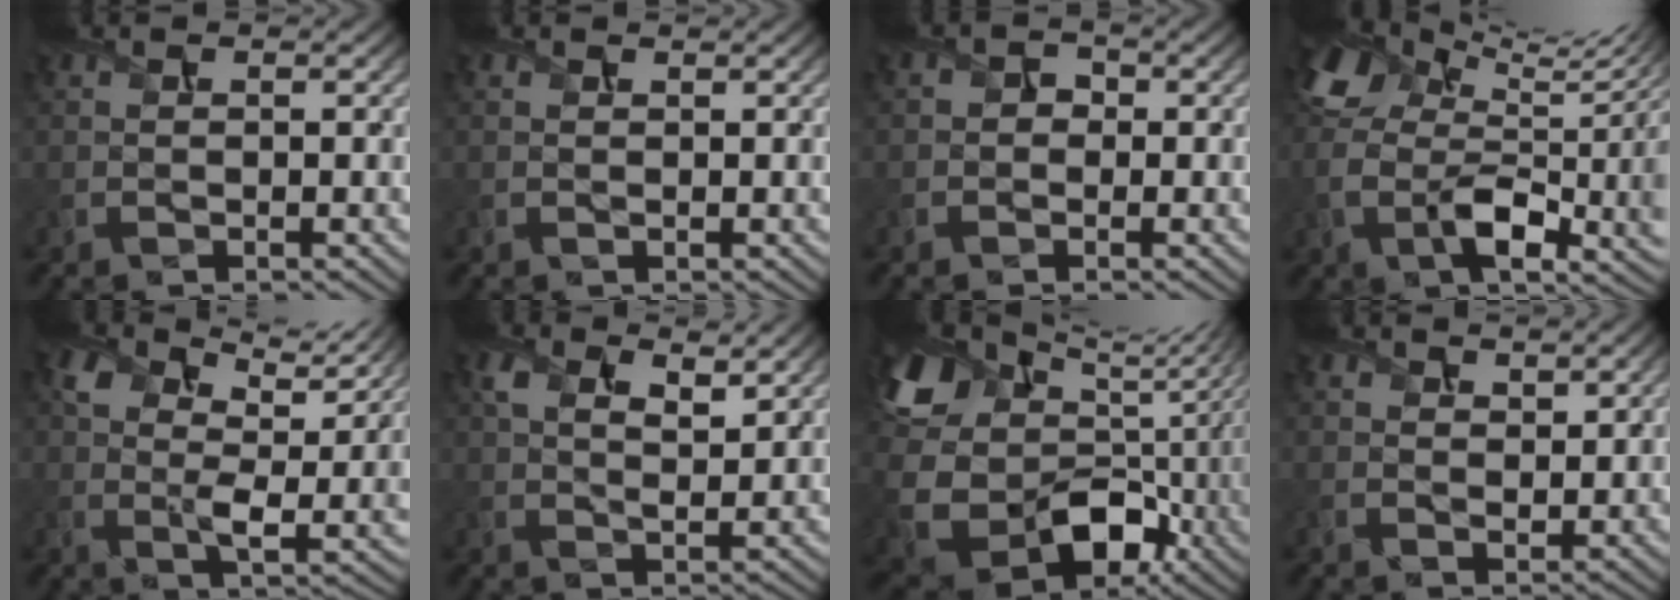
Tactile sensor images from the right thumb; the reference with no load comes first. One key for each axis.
{"total": 0.6, "fx": 0.5, "fy": 0.2, "fz": 0.2, "tx": -0.007, "ty": -0.001, "tz": 0.010}
{"total": 1.5, "fx": -0.4, "fy": 1.3, "fz": 0.5, "tx": -0.004, "ty": 0.003, "tz": -0.015}
{"total": 14.5, "fx": 2.7, "fy": 8.8, "fz": 11.1, "tx": -0.248, "ty": -0.025, "tz": 0.058}
{"total": 8.2, "fx": 4.3, "fy": 3.8, "fz": 5.8, "tx": -0.120, "ty": -0.008, "tz": 0.081}
{"total": 5.5, "fx": 3.1, "fy": 2.4, "fz": 3.9, "tx": -0.082, "ty": 0.001, "tz": 0.059}
{"total": 15.9, "fx": 3.7, "fy": 11.3, "fz": 10.5, "tx": -0.253, "ty": -0.003, "tz": 0.077}
{"total": 1.9, "fx": 1.5, "fy": 1.0, "fz": 0.7, "tx": -0.019, "ty": -0.003, "tz": 0.032}